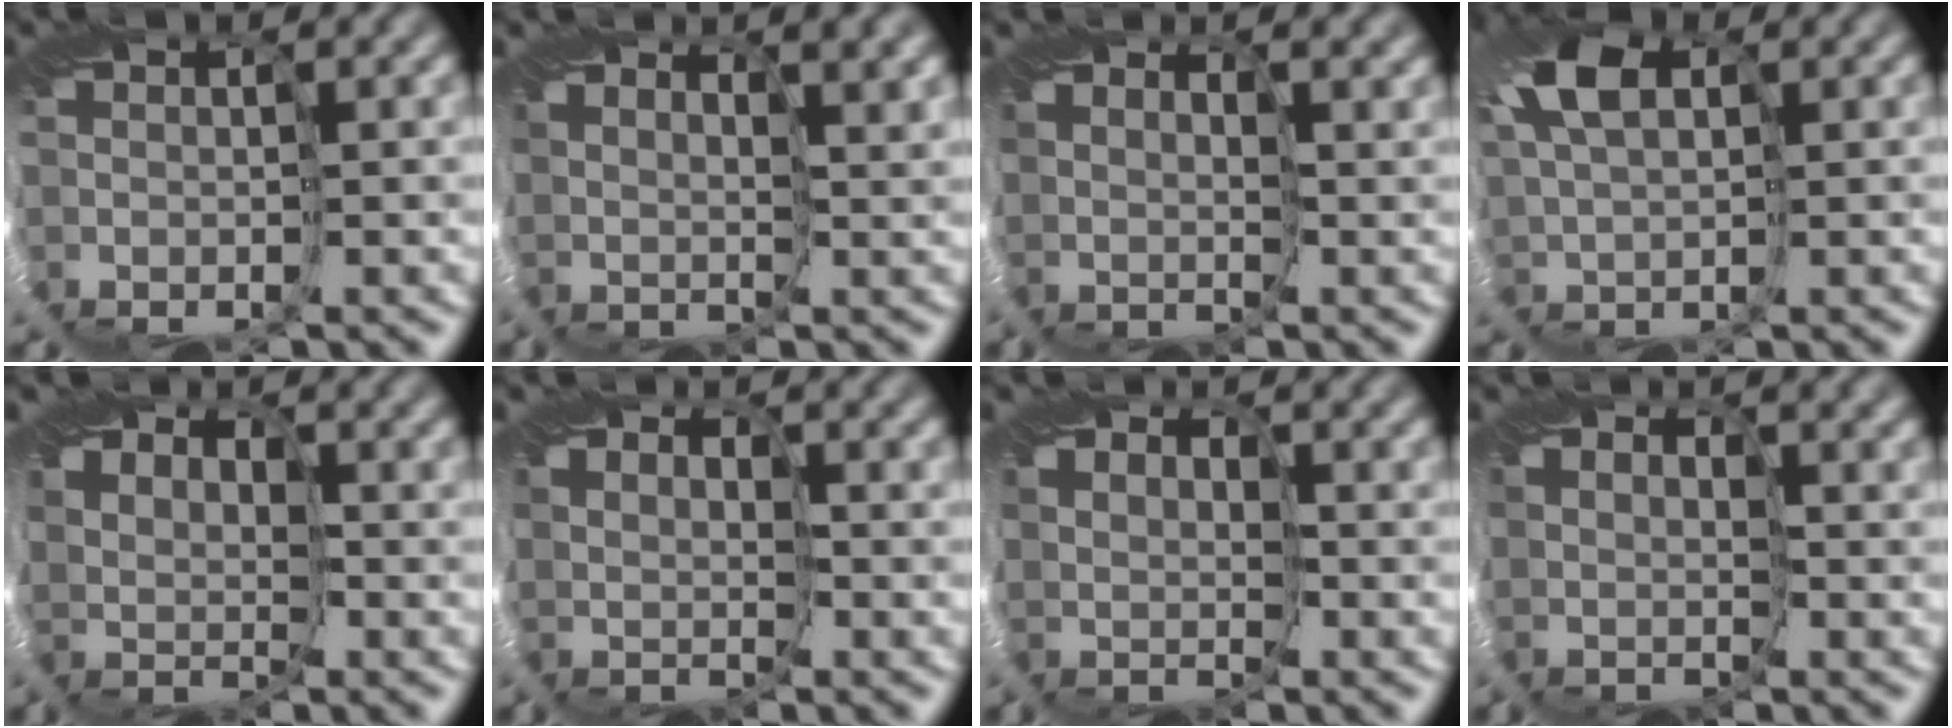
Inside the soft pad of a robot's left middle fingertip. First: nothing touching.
{"total": 3.9, "force": [3.6, 1.0, 1.0], "torque": [-0.024, 0.006, 0.069]}
{"total": 2.6, "force": [2.5, 0.6, -0.2], "torque": [-0.005, 0.004, 0.050]}
{"total": 4.8, "force": [2.5, 2.5, 3.3], "torque": [-0.095, 0.024, 0.043]}
{"total": 4.0, "force": [3.2, 2.2, 1.1], "torque": [-0.027, 0.003, 0.047]}
{"total": 2.0, "force": [1.7, 1.0, -0.5], "torque": [0.006, -0.003, 0.034]}
{"total": 2.2, "force": [1.9, 1.1, -0.3], "torque": [0.001, -0.003, 0.037]}
{"total": 1.8, "force": [1.7, 0.5, -0.4], "torque": [0.000, 0.004, 0.036]}